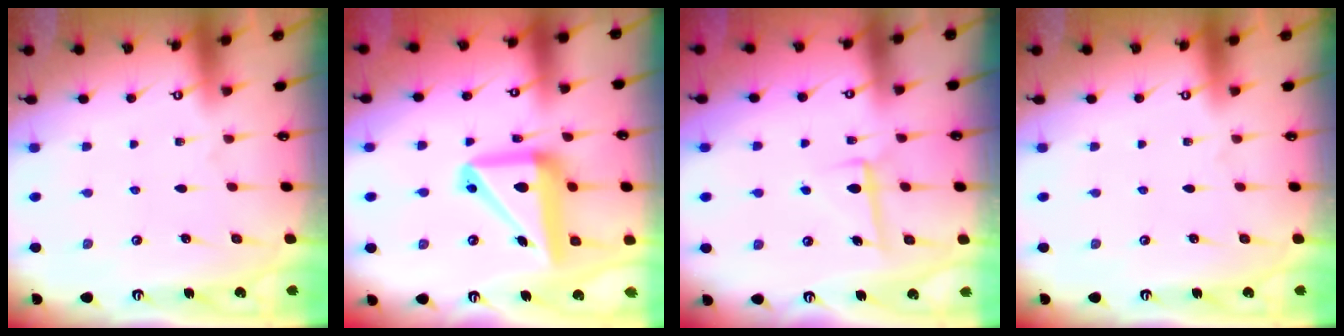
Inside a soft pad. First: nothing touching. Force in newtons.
{"total": 16.4, "press": 16.2, "slide": 2.5}
{"total": 6.3, "press": 6.2, "slide": 1.2}
{"total": 0.0}